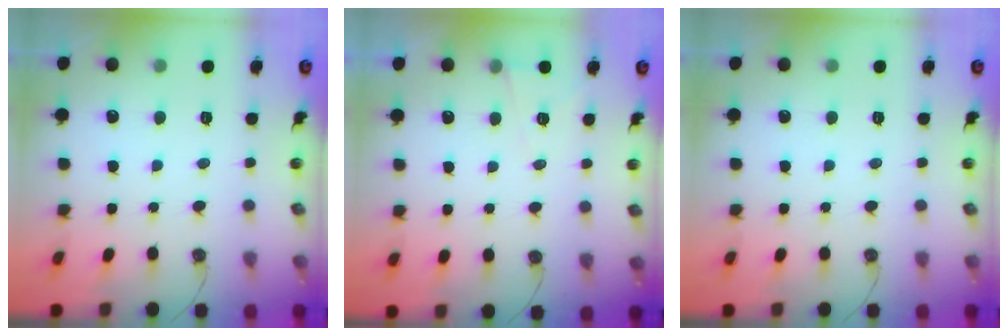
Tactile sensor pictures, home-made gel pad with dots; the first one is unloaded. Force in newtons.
{"total": 5.8, "press": 3.7, "slide": 4.5}
{"total": 0.0}